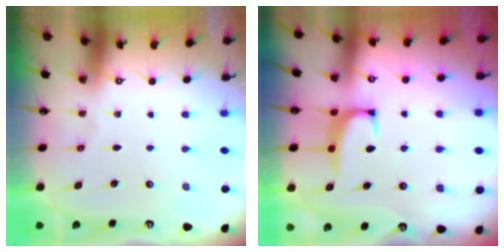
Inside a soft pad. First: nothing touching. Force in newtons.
{"total": 2.3, "press": 2.2, "slide": 0.6}